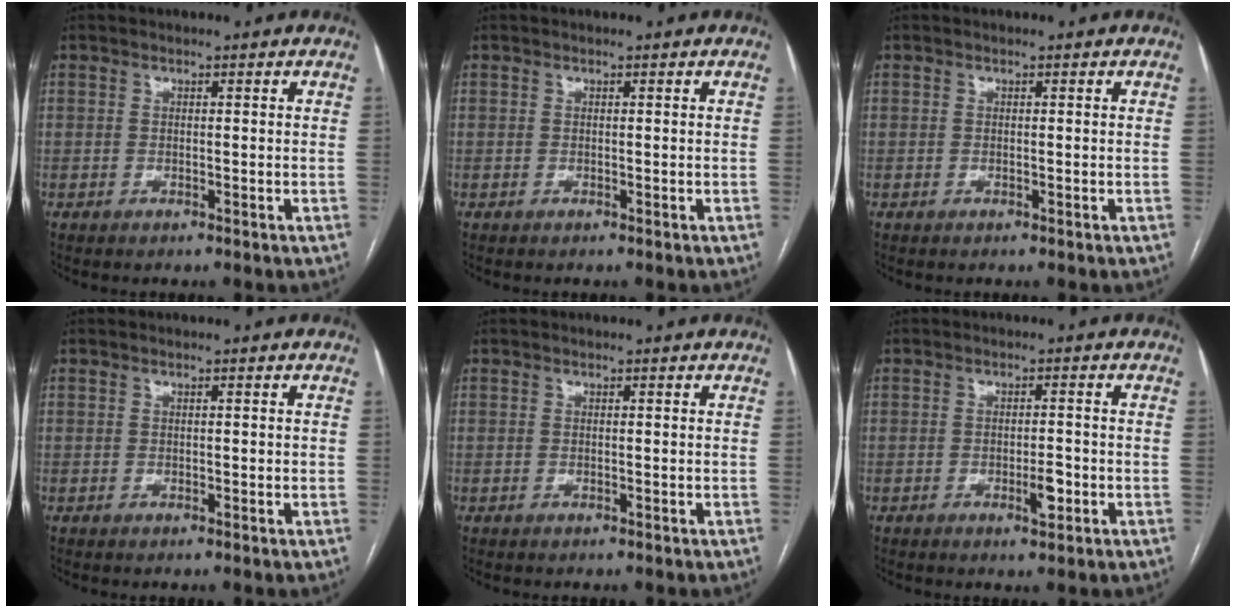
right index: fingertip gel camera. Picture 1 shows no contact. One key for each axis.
{"total": 0.0}
{"total": 0.0}
{"total": 0.5, "fx": 0.0, "fy": 0.1, "fz": 0.5, "tx": -0.008, "ty": 0.000, "tz": 0.002}
{"total": 0.0}
{"total": 3.1, "fx": -1.2, "fy": 0.7, "fz": 2.8, "tx": -0.045, "ty": 0.000, "tz": -0.015}